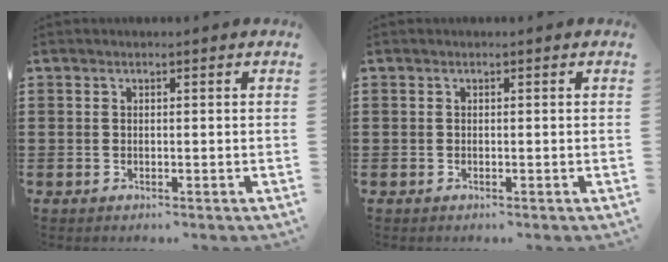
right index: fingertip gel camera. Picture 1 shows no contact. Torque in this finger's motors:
{"motor_torque": [0.22, 1.91, 0.01, 0.01]}